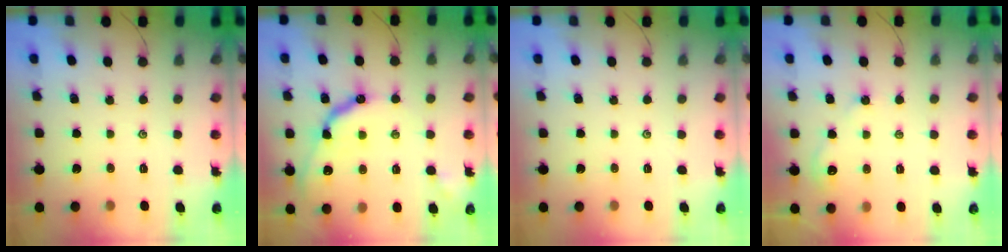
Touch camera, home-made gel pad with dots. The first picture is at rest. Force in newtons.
{"total": 12.7, "press": 12.7, "slide": 1.0}
{"total": 0.0}
{"total": 2.4, "press": 2.4, "slide": 0.4}